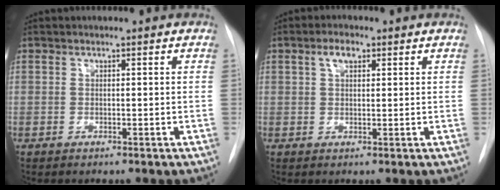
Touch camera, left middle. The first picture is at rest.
{"total": 2.9, "force": [1.4, 1.4, 2.2], "torque": [-0.043, 0.009, 0.025]}